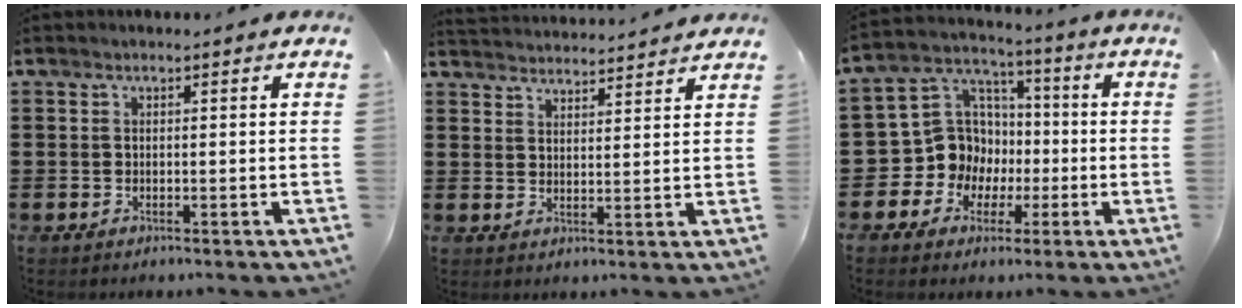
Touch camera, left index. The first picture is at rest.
{"total": 3.3, "force": [3.3, -0.1, -0.2], "torque": [-0.008, -0.018, 0.060]}
{"total": 10.3, "force": [-0.9, 9.9, 2.7], "torque": [-0.109, -0.001, -0.011]}